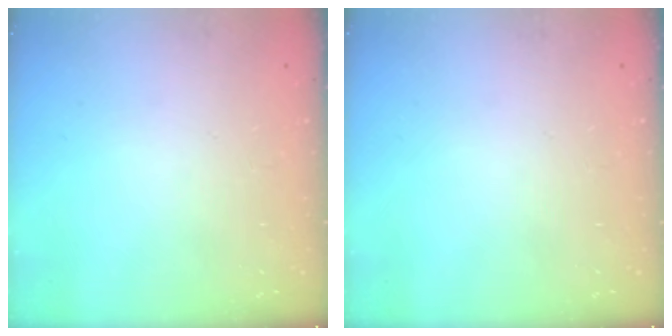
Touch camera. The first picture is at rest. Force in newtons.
{"total": 0.0}